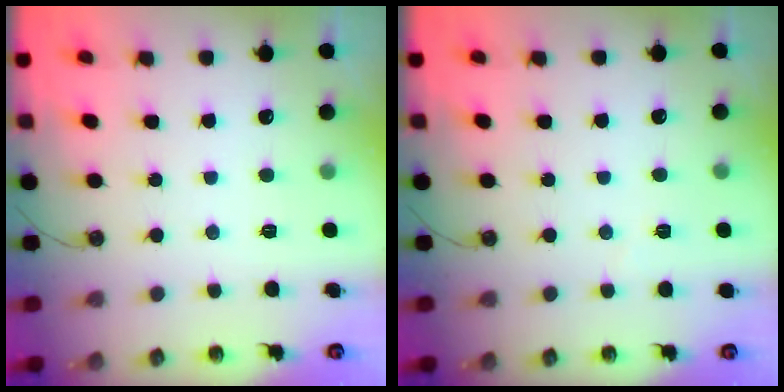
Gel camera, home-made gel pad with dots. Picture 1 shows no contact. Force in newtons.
{"total": 3.0, "press": 2.8, "slide": 1.0}